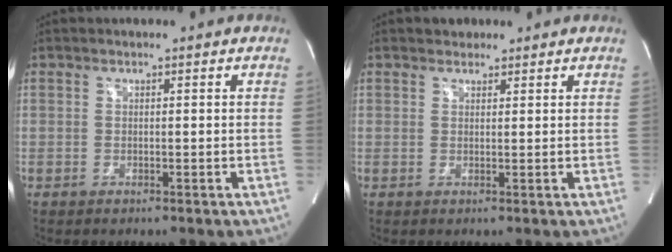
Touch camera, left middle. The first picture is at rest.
{"total": 2.0, "force": [1.5, 1.2, 0.3], "torque": [-0.007, 0.012, 0.023]}